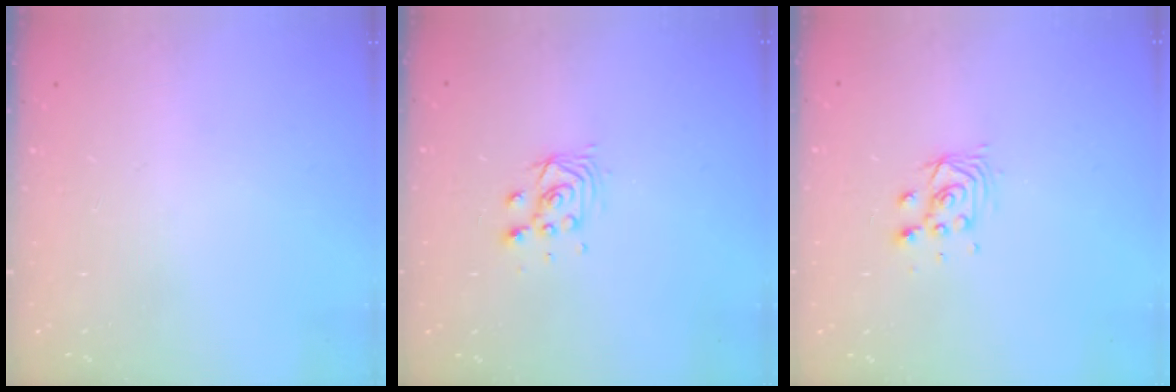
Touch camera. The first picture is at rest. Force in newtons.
{"total": 5.0, "press": 5.0, "slide": 0.3}
{"total": 5.0, "press": 5.0, "slide": 0.3}